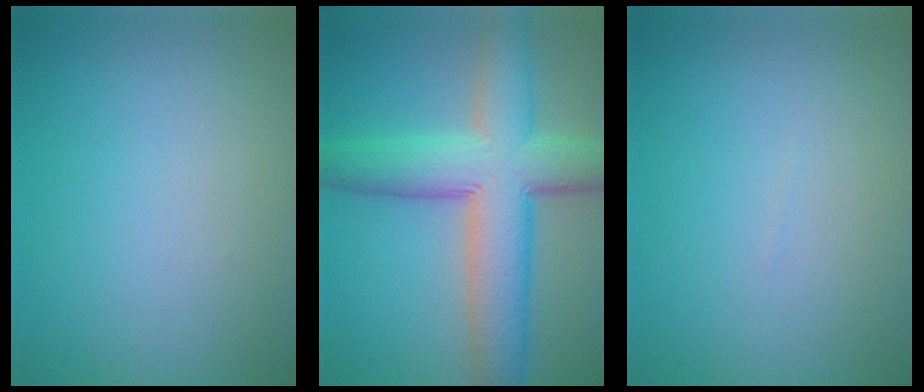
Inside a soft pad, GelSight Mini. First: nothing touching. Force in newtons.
{"total": 9.5, "press": 9.5, "slide": 0.4}
{"total": 0.0}